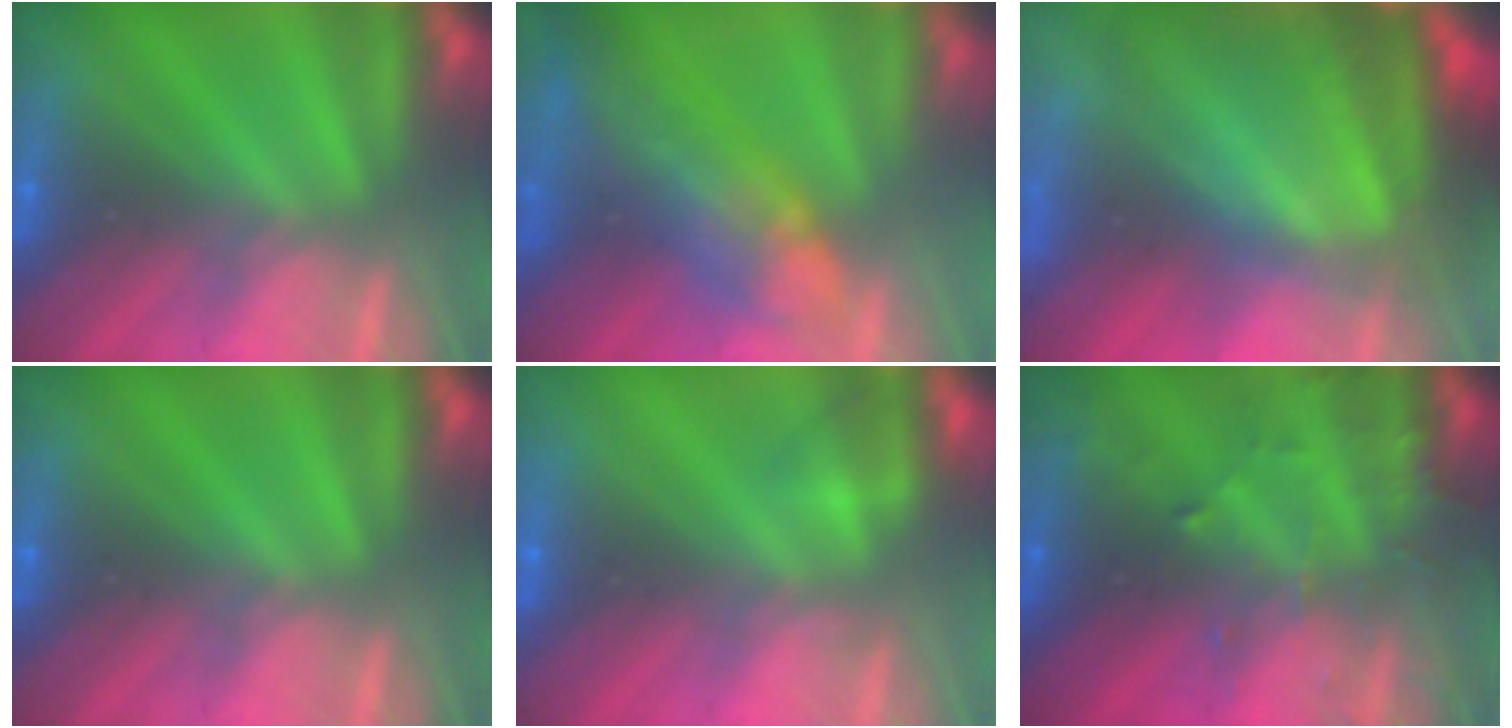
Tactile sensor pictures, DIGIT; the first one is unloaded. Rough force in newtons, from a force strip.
{"total": 9.4}
{"total": 8.9}
{"total": 0.0}
{"total": 2.3}
{"total": 3.9}